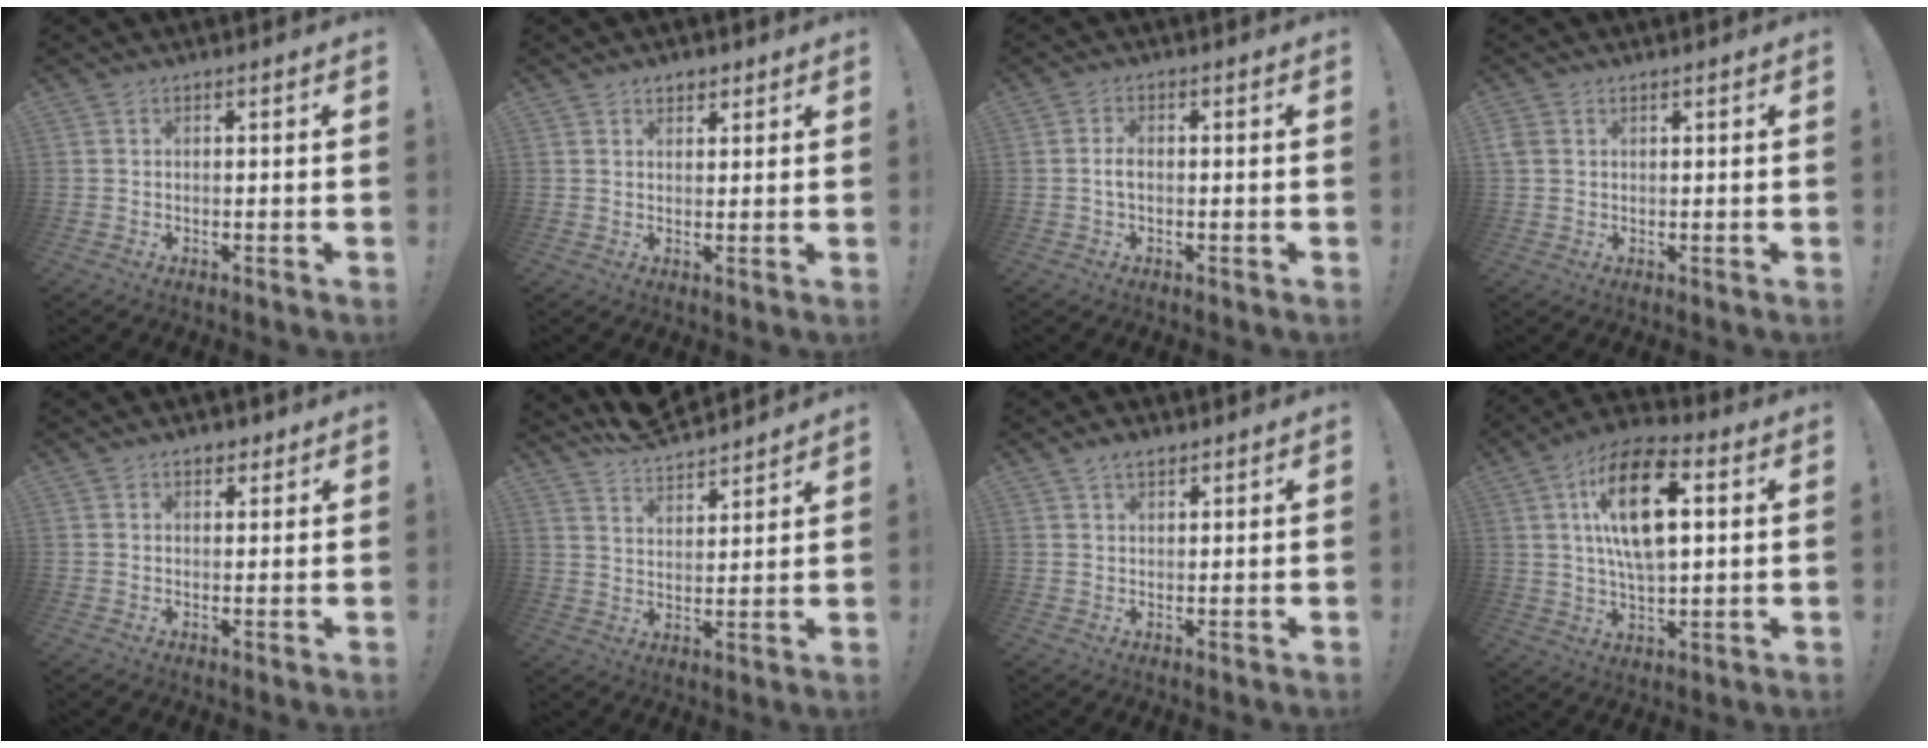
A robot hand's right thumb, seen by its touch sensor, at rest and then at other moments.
{"total": 2.6, "force": [1.8, 1.8, 0.6], "torque": [0.000, -0.008, 0.031]}
{"total": 2.4, "force": [-0.3, 1.2, 2.1], "torque": [-0.030, 0.003, -0.007]}
{"total": 2.4, "force": [1.2, 1.7, 1.2], "torque": [-0.020, 0.001, 0.023]}
{"total": 2.8, "force": [1.8, 1.8, 1.1], "torque": [-0.008, -0.005, 0.032]}
{"total": 8.4, "force": [8.0, 2.0, 1.7], "torque": [-0.049, -0.060, 0.150]}
{"total": 3.2, "force": [2.4, 1.5, 1.5], "torque": [-0.023, -0.012, 0.043]}
{"total": 17.9, "force": [5.1, 8.9, 14.8], "torque": [-0.246, 0.000, 0.079]}